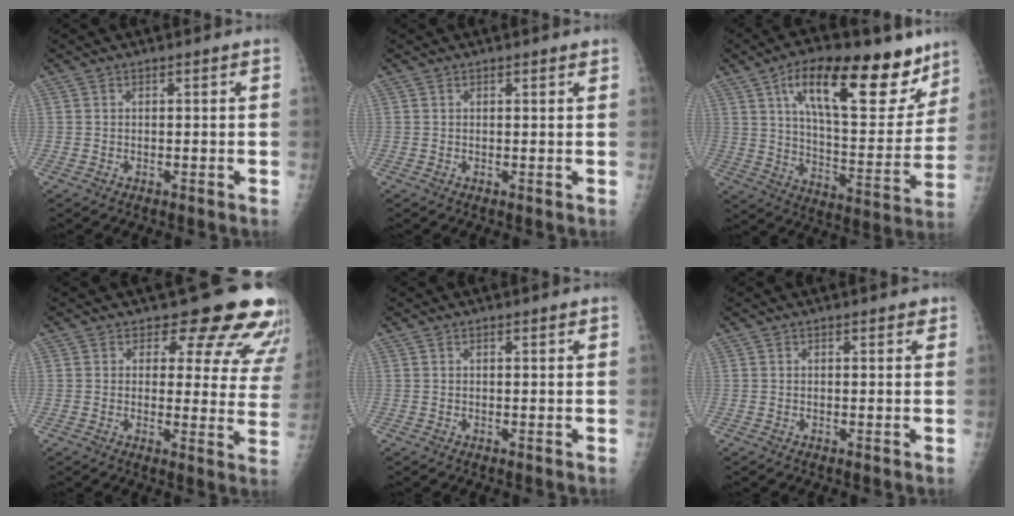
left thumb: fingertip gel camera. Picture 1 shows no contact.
{"total": 1.1, "force": [0.8, 0.3, 0.6], "torque": [-0.006, -0.003, 0.011]}
{"total": 25.6, "force": [14.4, 10.2, 18.5], "torque": [-0.231, -0.044, 0.227]}
{"total": 15.2, "force": [13.0, 5.8, 5.5], "torque": [-0.010, -0.100, 0.126]}
{"total": 1.1, "force": [0.8, 0.3, 0.7], "torque": [-0.009, -0.002, 0.011]}
{"total": 1.4, "force": [1.0, 0.6, 0.8], "torque": [-0.002, -0.004, 0.011]}